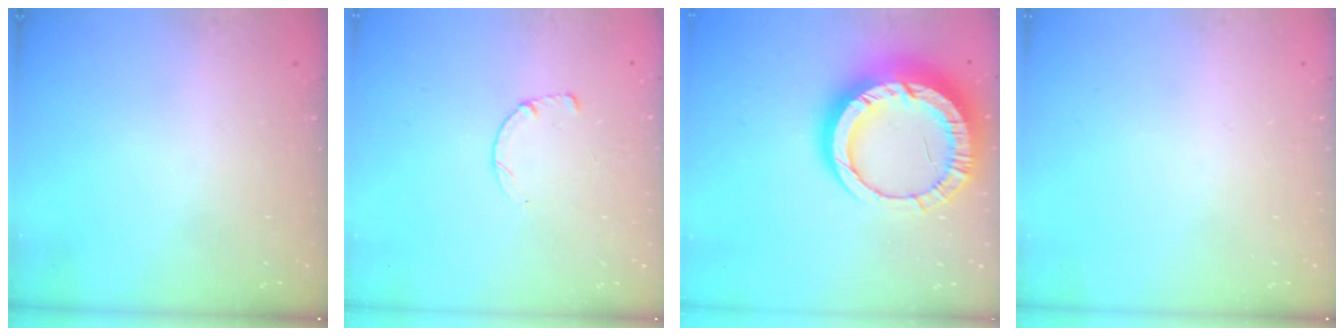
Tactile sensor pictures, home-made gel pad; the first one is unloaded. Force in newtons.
{"total": 2.6, "press": 2.5, "slide": 0.3}
{"total": 20.6, "press": 20.5, "slide": 1.9}
{"total": 0.0}